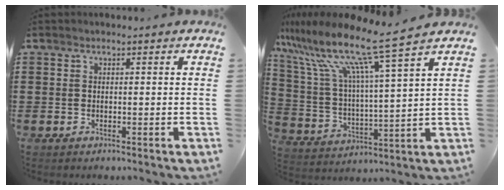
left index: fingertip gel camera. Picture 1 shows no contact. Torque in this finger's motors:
{"motor_torque": [2.14, 0.00, 0.85, 0.21]}